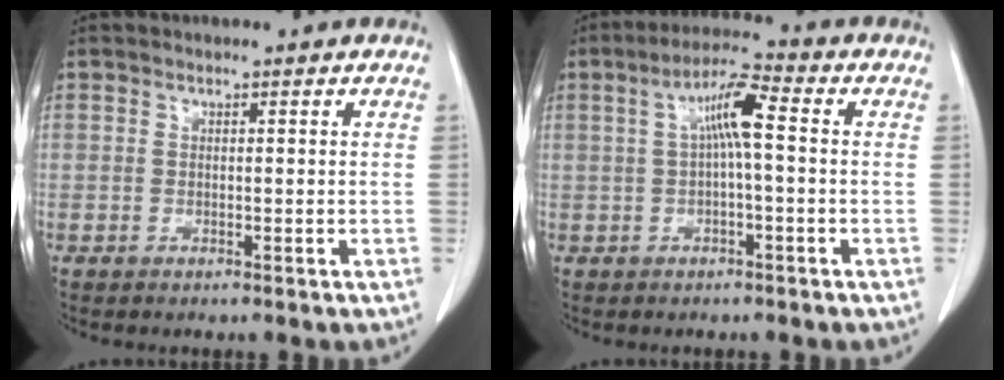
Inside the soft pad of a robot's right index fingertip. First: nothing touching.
{"total": 6.5, "force": [0.7, 0.8, 6.4], "torque": [-0.119, 0.021, 0.010]}